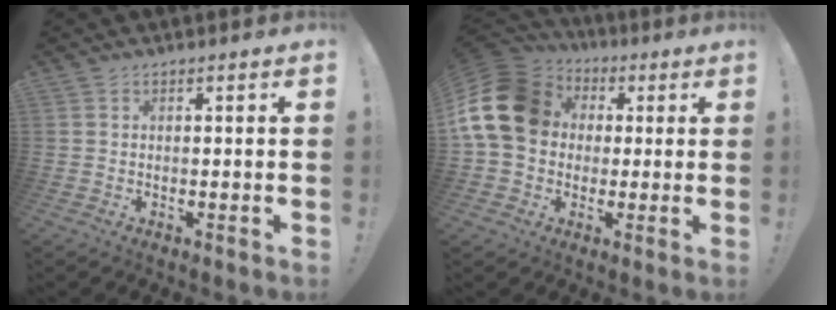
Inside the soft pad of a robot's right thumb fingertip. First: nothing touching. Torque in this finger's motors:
{"motor_torque": [2.42, 2.59, 1.04, -0.77, 0.31]}